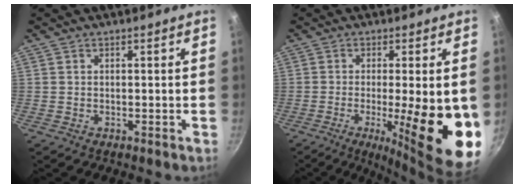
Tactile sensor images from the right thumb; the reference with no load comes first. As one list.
[{"total": 17.9, "force": [-3.3, 4.2, 17.1], "torque": [-0.228, -0.013, -0.038]}]